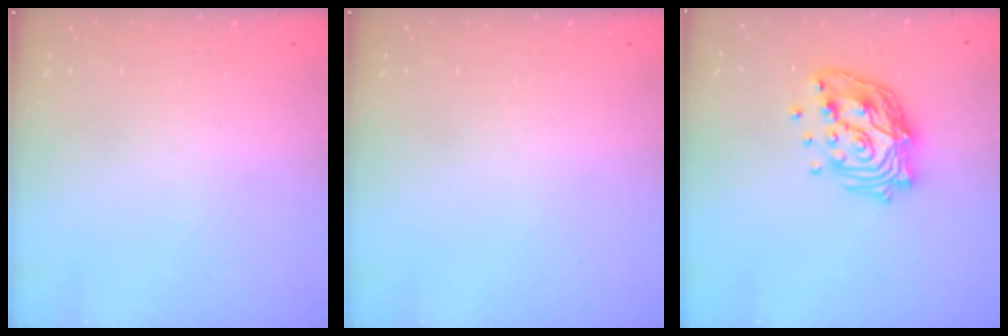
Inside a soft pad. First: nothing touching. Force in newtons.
{"total": 0.0}
{"total": 15.2, "press": 15.1, "slide": 1.5}